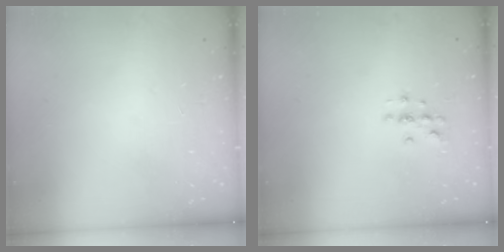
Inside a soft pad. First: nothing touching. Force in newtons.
{"total": 2.0, "press": 2.0, "slide": 0.2}